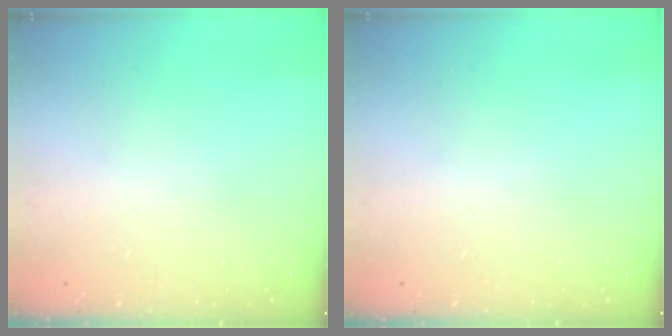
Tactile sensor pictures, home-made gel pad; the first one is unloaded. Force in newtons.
{"total": 0.0}